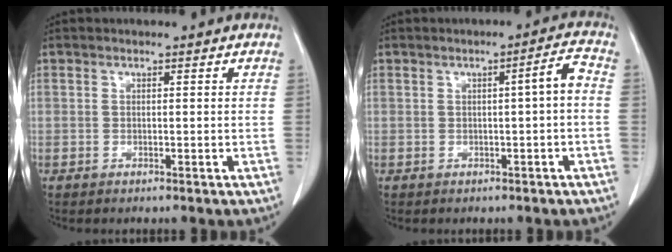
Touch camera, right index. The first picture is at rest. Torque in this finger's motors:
{"motor_torque": [0.40, -0.06, 0.11, 0.05]}